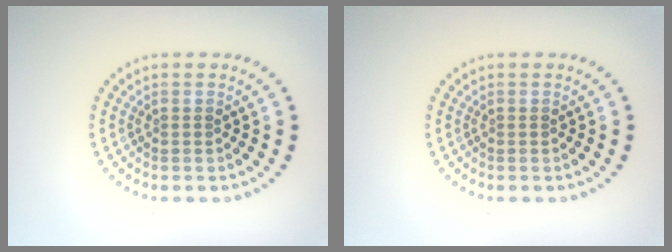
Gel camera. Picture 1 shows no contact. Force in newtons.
{"total": 0.0}